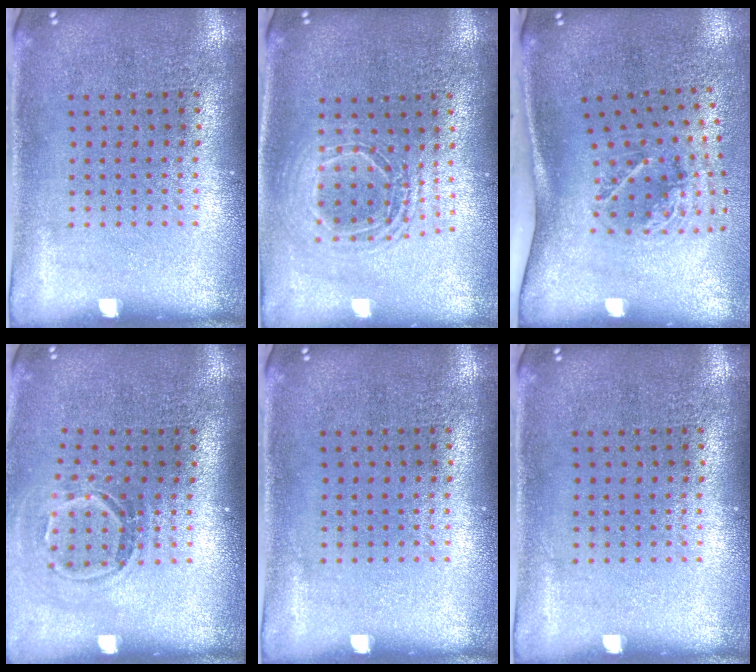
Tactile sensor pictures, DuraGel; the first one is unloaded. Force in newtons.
{"total": 1.6, "press": 1.4, "slide": 0.8}
{"total": 2.1, "press": 1.3, "slide": 1.7}
{"total": 1.7, "press": 1.2, "slide": 1.2}
{"total": 0.0}
{"total": 0.0}